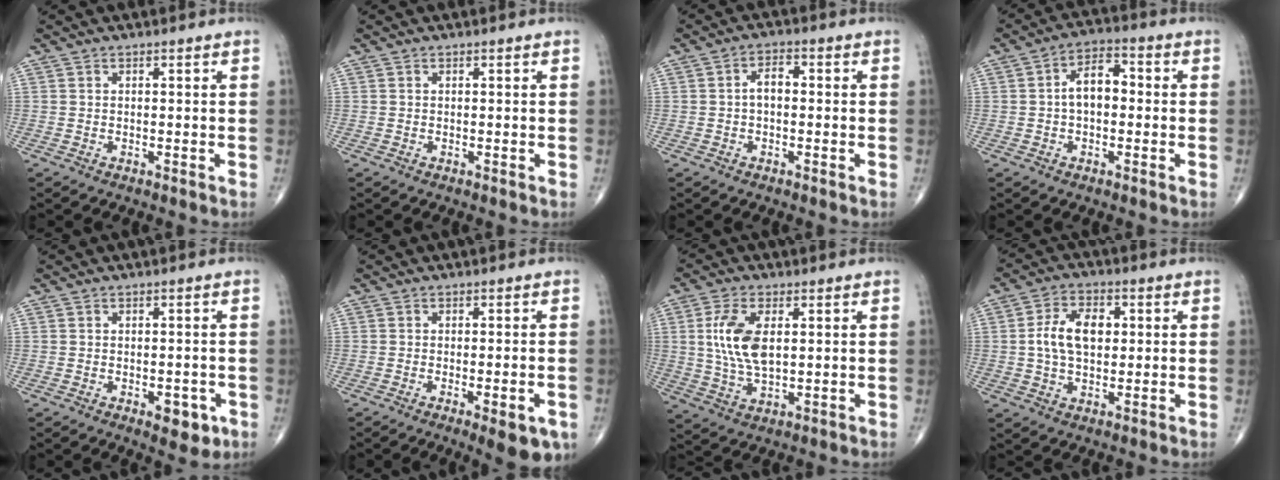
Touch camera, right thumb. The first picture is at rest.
{"total": 0.0}
{"total": 3.4, "force": [-0.2, 1.9, 2.7], "torque": [-0.039, 0.016, -0.008]}
{"total": 7.0, "force": [-0.1, 4.2, 5.6], "torque": [-0.081, 0.028, -0.011]}
{"total": 5.0, "force": [-2.0, 2.6, 3.8], "torque": [-0.031, 0.004, -0.018]}
{"total": 7.6, "force": [-3.3, 2.1, 6.5], "torque": [-0.077, 0.001, -0.037]}
{"total": 9.8, "force": [1.8, 4.9, 8.3], "torque": [-0.168, -0.007, 0.037]}
{"total": 9.0, "force": [1.0, 5.7, 7.0], "torque": [-0.117, 0.011, 0.015]}